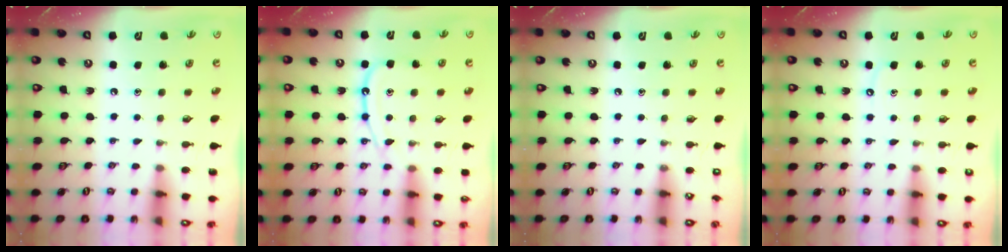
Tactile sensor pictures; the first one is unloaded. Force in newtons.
{"total": 13.1, "press": 13.0, "slide": 1.3}
{"total": 0.0}
{"total": 3.4, "press": 3.4, "slide": 0.4}